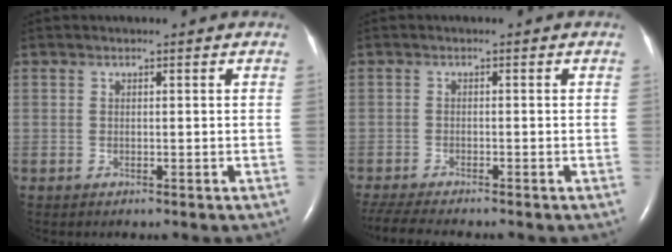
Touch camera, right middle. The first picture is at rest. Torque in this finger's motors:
{"motor_torque": [0.41, -0.43, 0.01, 0.03]}